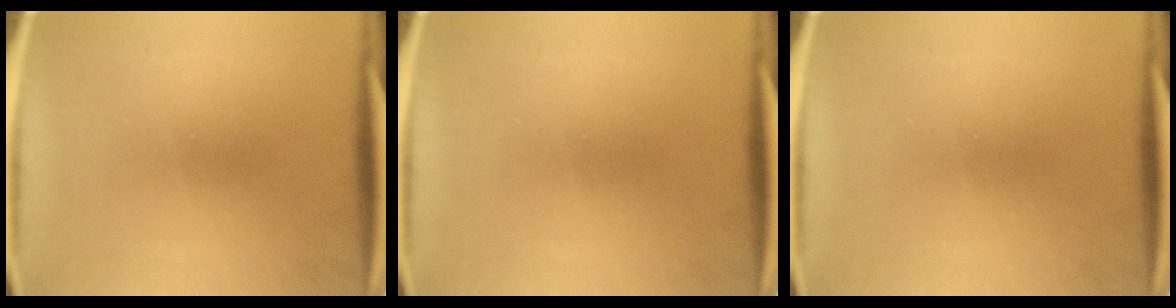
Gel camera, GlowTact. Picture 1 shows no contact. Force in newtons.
{"total": 0.0}
{"total": 0.0}